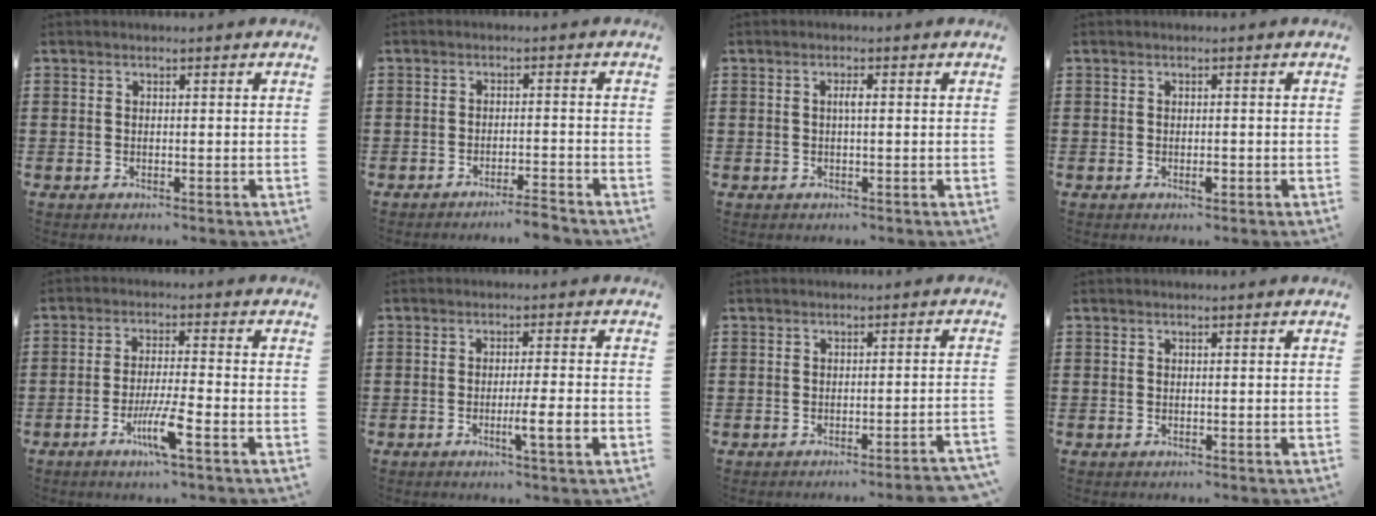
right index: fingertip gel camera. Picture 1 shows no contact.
{"total": 3.2, "force": [-3.0, -0.3, 0.9], "torque": [-0.018, -0.003, -0.062]}
{"total": 1.3, "force": [0.0, 0.1, 1.3], "torque": [-0.025, -0.001, -0.001]}
{"total": 1.5, "force": [-0.5, 0.5, 1.3], "torque": [-0.023, -0.002, -0.010]}
{"total": 6.5, "force": [-3.3, 0.3, 5.6], "torque": [-0.110, -0.013, -0.060]}
{"total": 5.0, "force": [-1.7, -0.1, 4.6], "torque": [-0.075, -0.011, -0.029]}
{"total": 1.8, "force": [-1.5, -0.4, 0.8], "torque": [-0.014, -0.001, -0.030]}
{"total": 0.0}